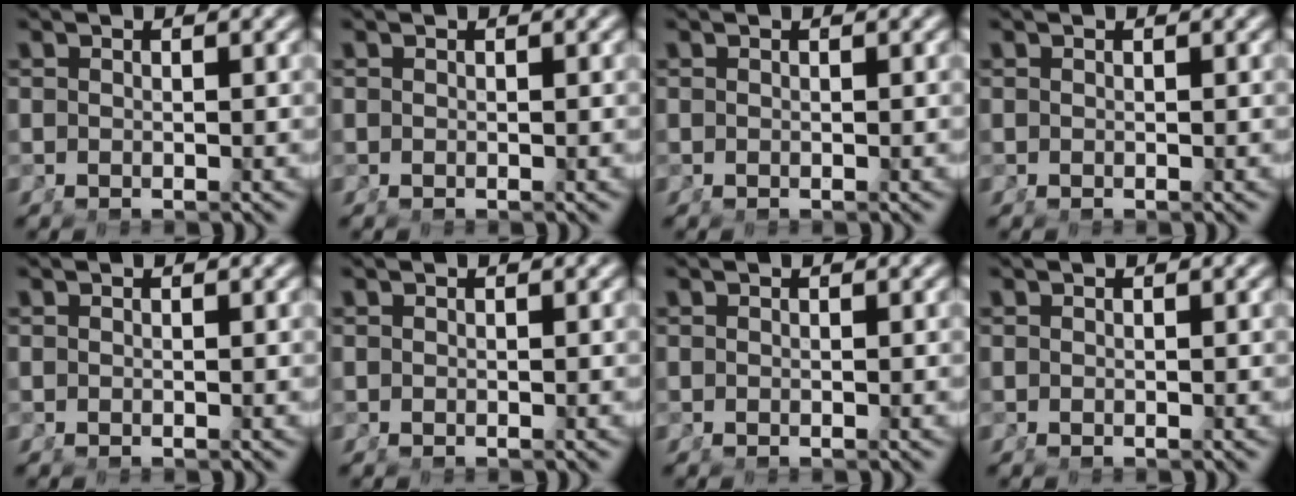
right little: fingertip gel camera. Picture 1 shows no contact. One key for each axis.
{"total": 0.0}
{"total": 0.0}
{"total": 0.0}
{"total": 0.0}
{"total": 0.0}
{"total": 0.0}
{"total": 0.0}